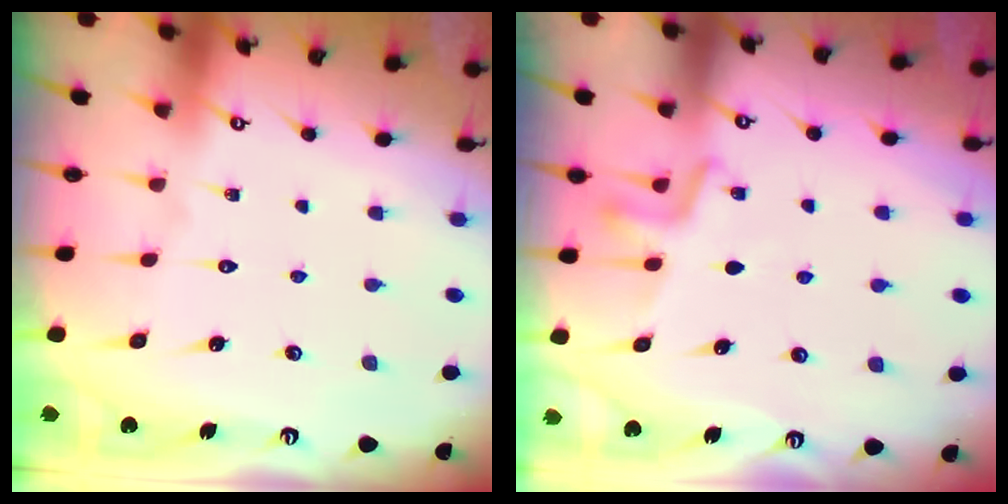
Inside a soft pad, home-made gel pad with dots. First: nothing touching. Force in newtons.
{"total": 5.2, "press": 5.1, "slide": 1.0}